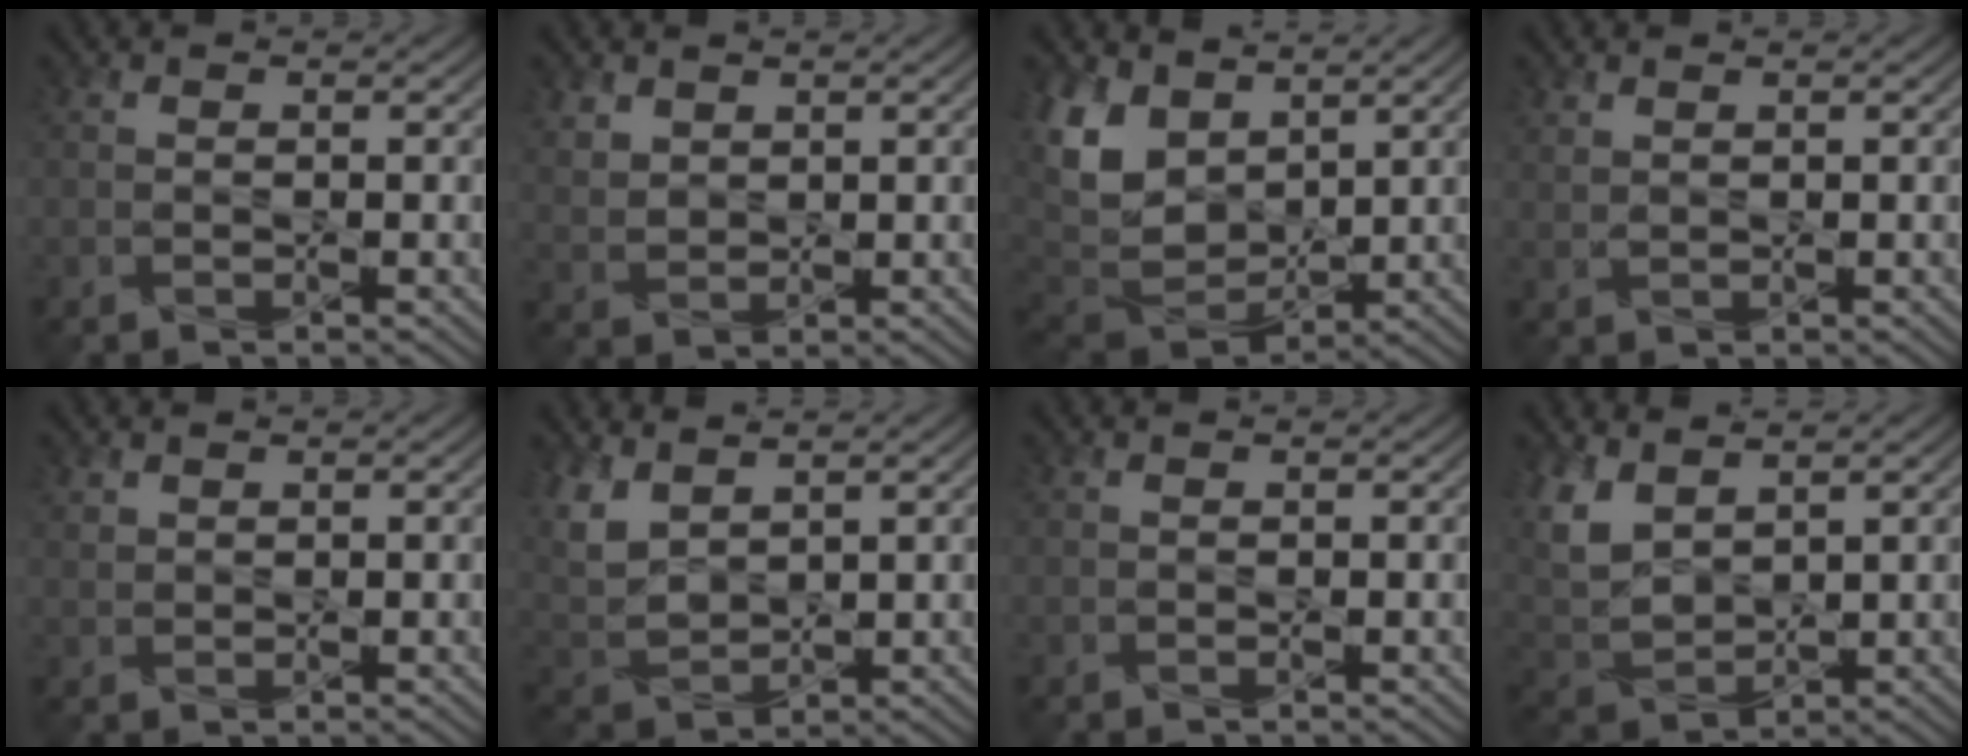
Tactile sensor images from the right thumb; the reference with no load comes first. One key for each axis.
{"total": 2.8, "fx": 1.9, "fy": 1.8, "fz": 1.1, "tx": -0.032, "ty": -0.001, "tz": 0.045}
{"total": 10.9, "fx": 4.3, "fy": 7.3, "fz": 6.9, "tx": -0.202, "ty": 0.005, "tz": 0.084}
{"total": 1.0, "fx": 0.9, "fy": 0.3, "fz": 0.4, "tx": -0.019, "ty": -0.001, "tz": 0.023}
{"total": 1.2, "fx": 0.9, "fy": 0.6, "fz": 0.3, "tx": -0.010, "ty": -0.001, "tz": 0.023}
{"total": 6.8, "fx": 3.9, "fy": 3.4, "fz": 4.4, "tx": -0.123, "ty": 0.003, "tz": 0.082}
{"total": 0.0}
{"total": 7.7, "fx": 4.0, "fy": 4.1, "fz": 5.1, "tx": -0.147, "ty": 0.004, "tz": 0.082}